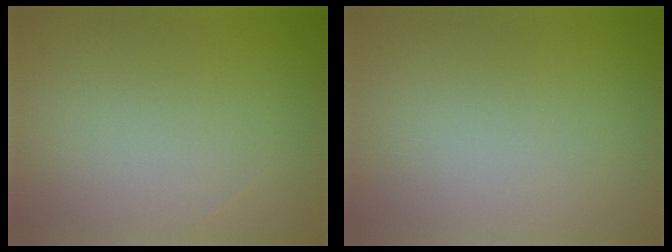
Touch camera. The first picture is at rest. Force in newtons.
{"total": 0.0}